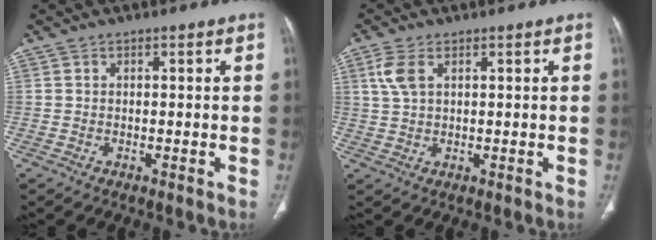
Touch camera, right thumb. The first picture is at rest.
{"total": 4.3, "force": [1.7, 2.2, 3.2], "torque": [-0.084, 0.007, 0.039]}